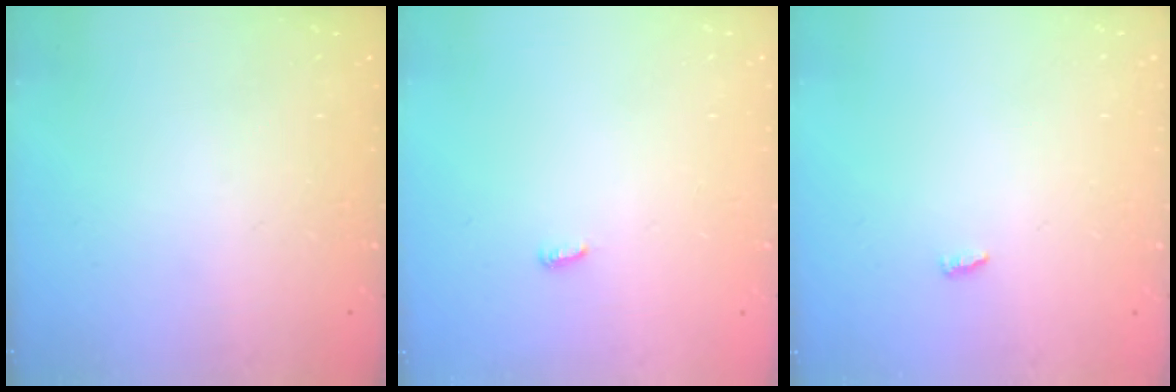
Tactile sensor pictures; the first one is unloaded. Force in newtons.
{"total": 2.9, "press": 2.9, "slide": 0.2}
{"total": 2.7, "press": 2.7, "slide": 0.2}